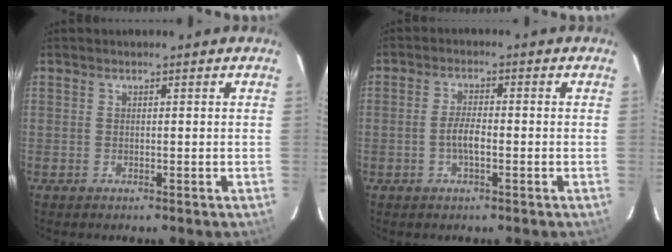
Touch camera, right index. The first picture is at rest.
{"total": 3.0, "force": [-0.7, 1.1, 2.7], "torque": [-0.053, 0.001, -0.012]}